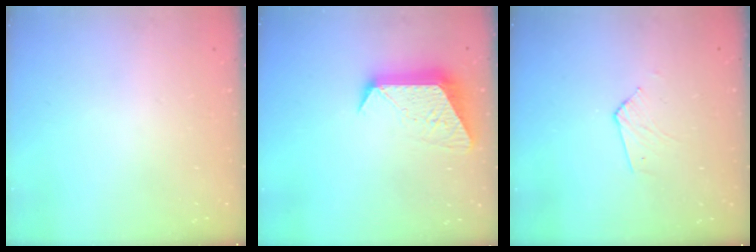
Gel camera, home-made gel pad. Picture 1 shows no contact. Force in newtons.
{"total": 11.3, "press": 11.3, "slide": 1.0}
{"total": 2.6, "press": 2.6, "slide": 0.2}